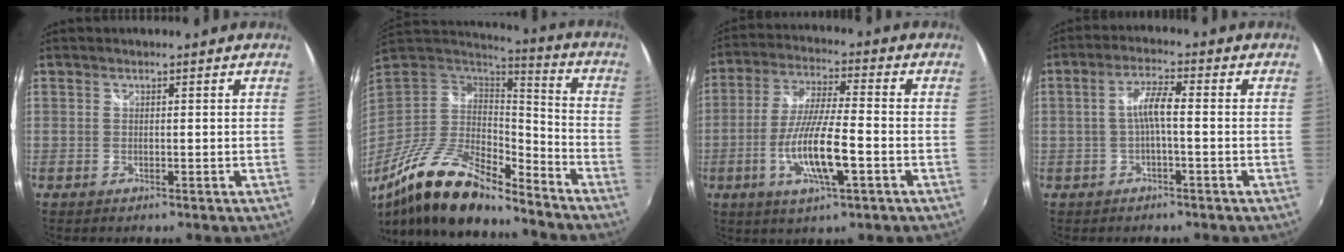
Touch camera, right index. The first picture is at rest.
{"total": 20.8, "force": [-15.2, 6.5, 12.5], "torque": [-0.244, -0.027, -0.275]}
{"total": 12.2, "force": [-4.0, 2.0, 11.3], "torque": [-0.225, -0.011, -0.075]}
{"total": 4.3, "force": [-0.8, 0.5, 4.2], "torque": [-0.085, 0.009, -0.015]}